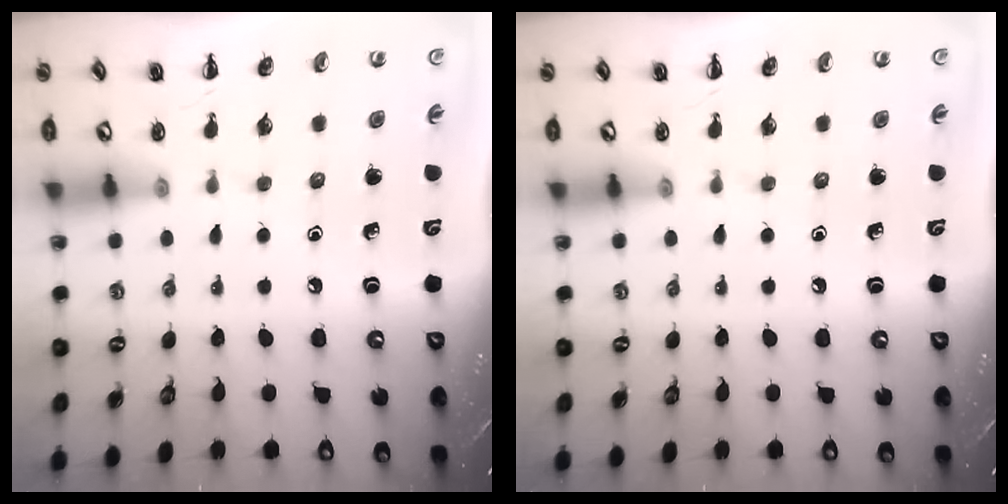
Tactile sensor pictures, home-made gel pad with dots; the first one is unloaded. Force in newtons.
{"total": 0.0}